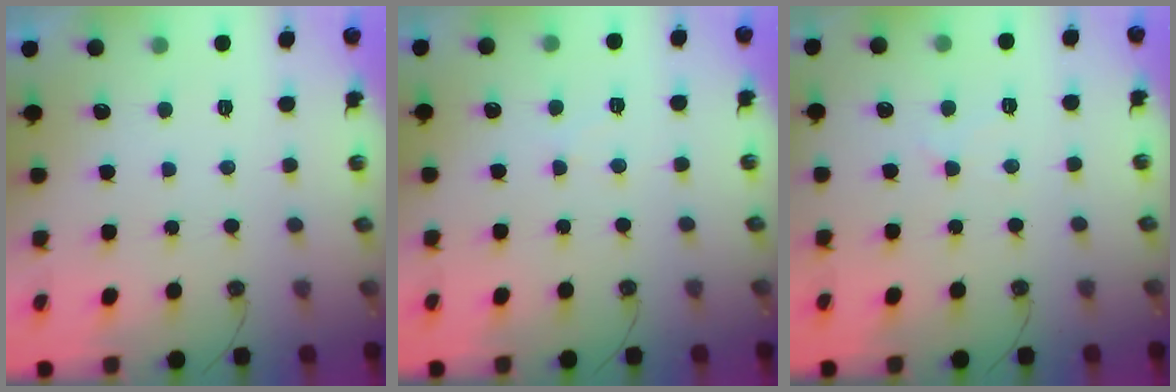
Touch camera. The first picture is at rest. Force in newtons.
{"total": 5.1, "press": 5.0, "slide": 0.7}
{"total": 7.4, "press": 7.3, "slide": 0.8}